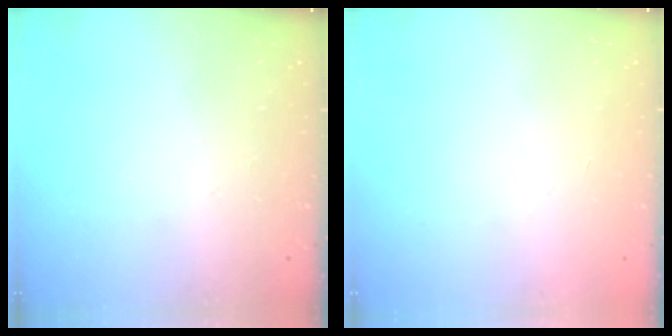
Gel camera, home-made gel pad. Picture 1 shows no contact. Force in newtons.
{"total": 1.5, "press": 1.5, "slide": 0.1}